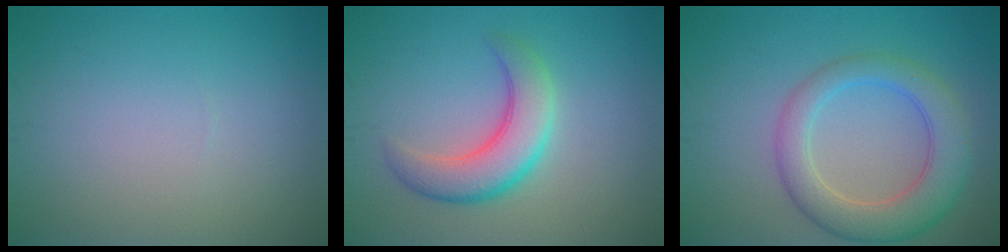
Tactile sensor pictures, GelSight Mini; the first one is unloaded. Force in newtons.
{"total": 5.1, "press": 5.1, "slide": 0.3}
{"total": 5.7, "press": 5.7, "slide": 0.4}